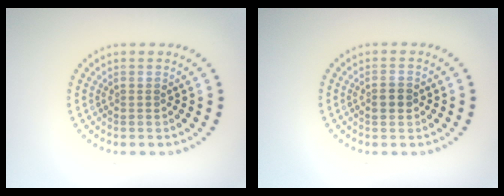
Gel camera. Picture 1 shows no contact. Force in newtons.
{"total": 1.5, "press": 1.5, "slide": 0.1}